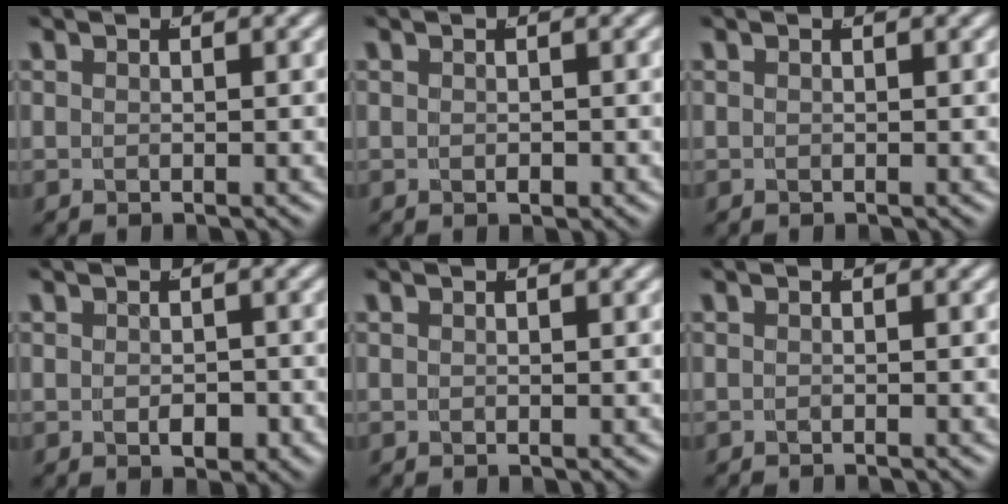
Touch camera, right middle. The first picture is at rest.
{"total": 0.6, "force": [-0.2, 0.4, 0.5], "torque": [-0.012, -0.006, 0.001]}
{"total": 0.0}
{"total": 1.5, "force": [-0.6, 0.7, 1.1], "torque": [-0.014, -0.008, -0.005]}
{"total": 0.0}
{"total": 0.6, "force": [-0.5, -0.2, 0.0], "torque": [-0.004, -0.001, -0.009]}